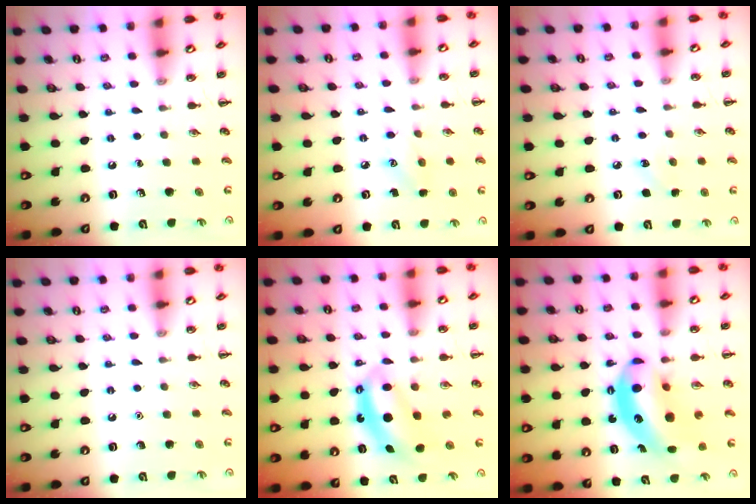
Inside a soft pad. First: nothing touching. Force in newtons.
{"total": 5.6, "press": 5.5, "slide": 1.3}
{"total": 5.6, "press": 5.4, "slide": 1.6}
{"total": 1.6, "press": 1.5, "slide": 0.1}
{"total": 6.2, "press": 6.2, "slide": 0.7}
{"total": 11.6, "press": 11.1, "slide": 3.3}